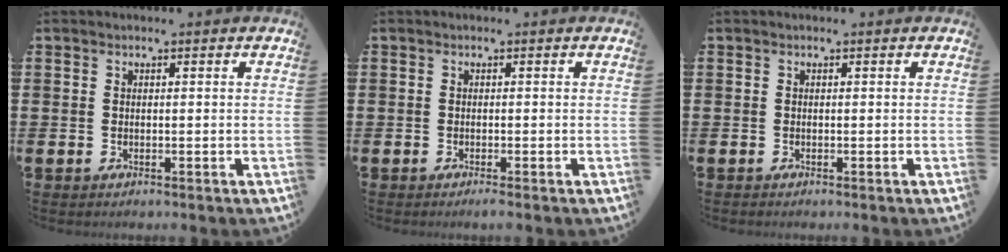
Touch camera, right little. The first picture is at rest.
{"total": 0.7, "force": [-0.4, 0.0, 0.6], "torque": [-0.009, -0.003, -0.007]}
{"total": 0.0}